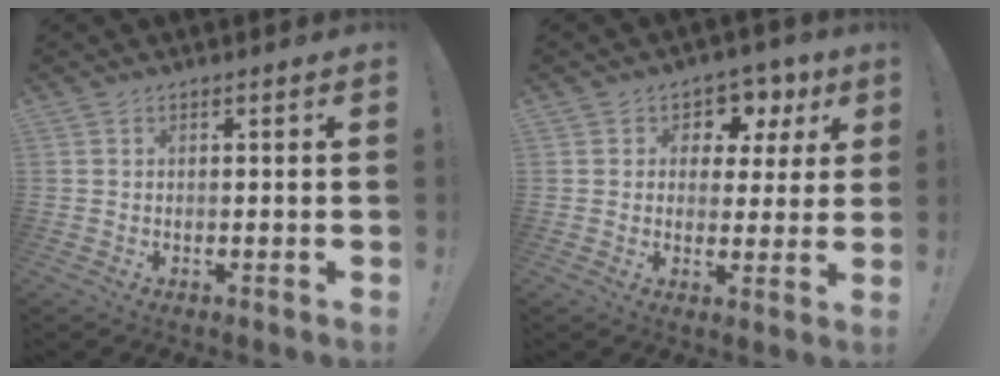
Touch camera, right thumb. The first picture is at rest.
{"total": 6.7, "force": [3.3, 5.4, 2.1], "torque": [-0.020, -0.029, 0.062]}